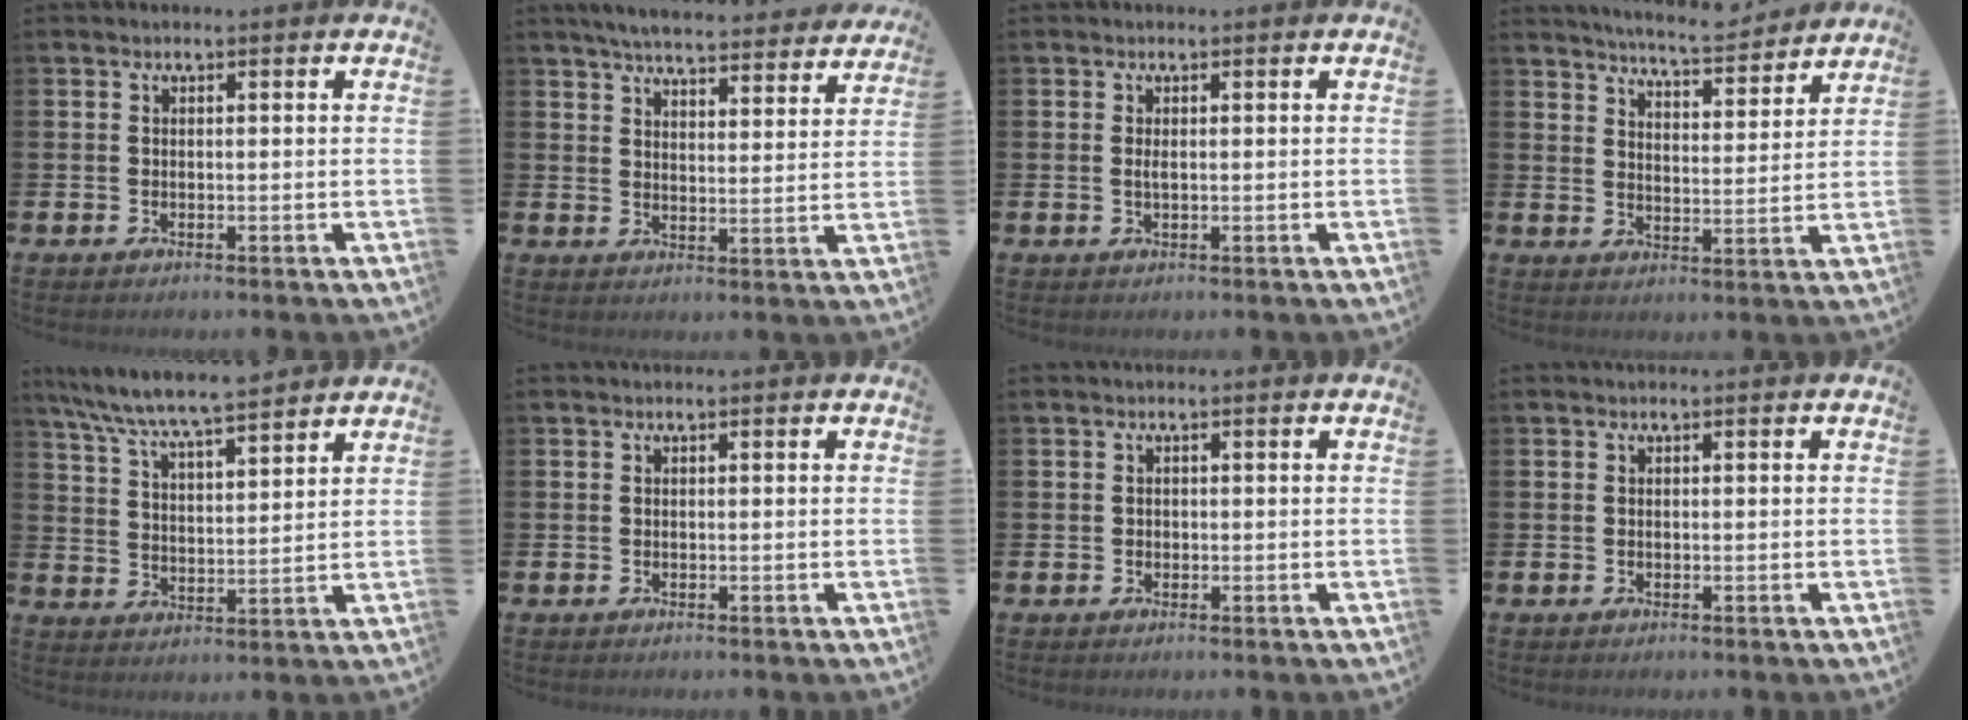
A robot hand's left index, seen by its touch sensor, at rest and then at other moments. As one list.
[{"total": 5.6, "force": [5.5, 0.5, 1.1], "torque": [-0.030, -0.041, 0.094]}, {"total": 0.7, "force": [0.1, 0.1, 0.7], "torque": [-0.009, -0.002, 0.001]}, {"total": 6.4, "force": [6.3, 0.2, 1.0], "torque": [-0.022, -0.047, 0.109]}, {"total": 7.7, "force": [7.3, 0.4, 2.3], "torque": [-0.070, -0.045, 0.130]}, {"total": 0.0}, {"total": 0.8, "force": [-0.1, 0.6, 0.5], "torque": [-0.006, 0.003, -0.005]}, {"total": 0.0}]